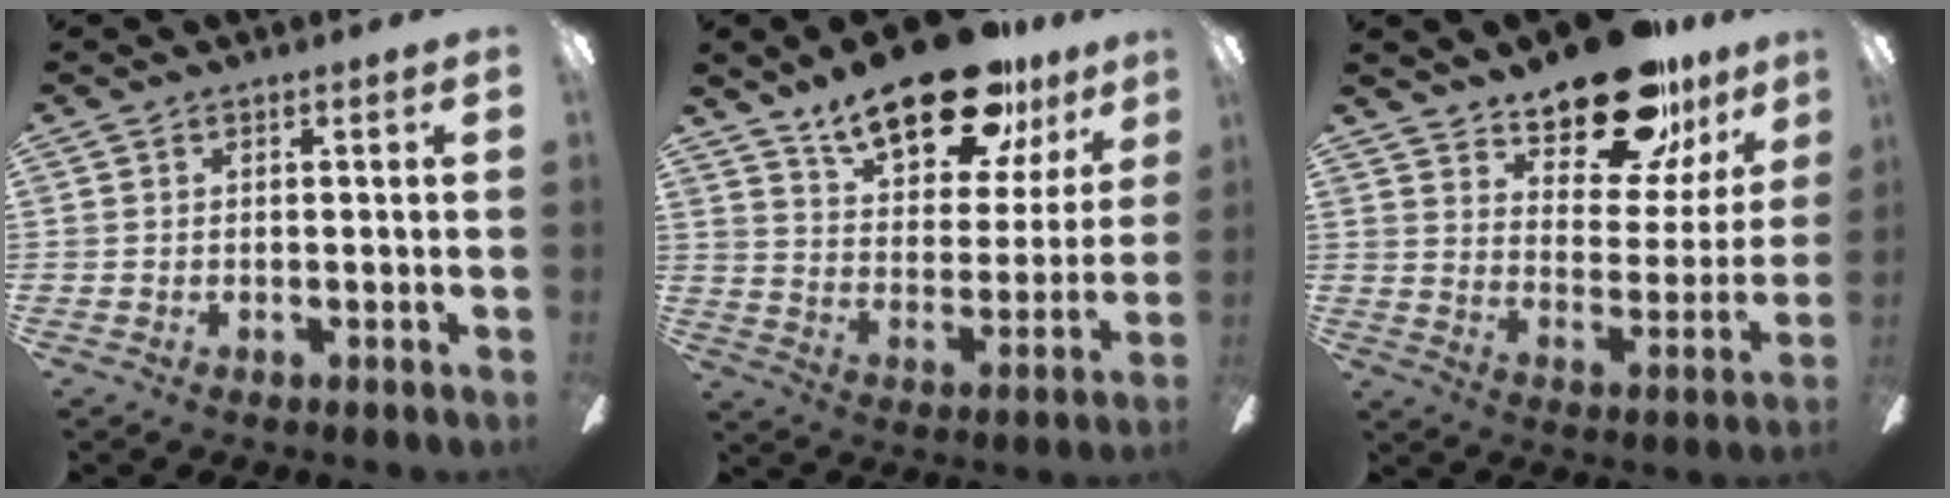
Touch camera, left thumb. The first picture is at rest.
{"total": 22.6, "force": [16.5, 8.8, 12.7], "torque": [-0.192, -0.101, 0.281]}
{"total": 20.0, "force": [15.9, 7.7, 9.3], "torque": [-0.140, -0.111, 0.272]}